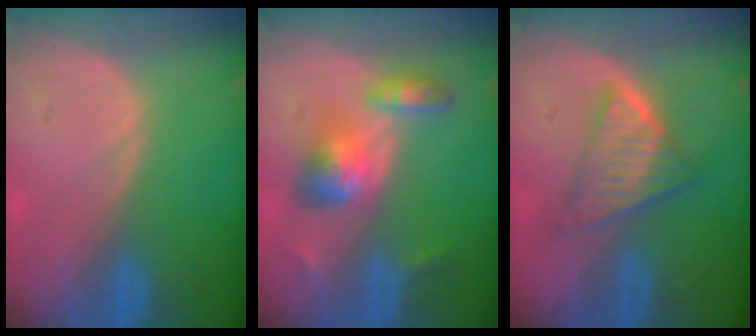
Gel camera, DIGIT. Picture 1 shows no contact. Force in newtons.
{"total": 6.2, "press": 6.0, "slide": 1.5}
{"total": 5.9, "press": 5.7, "slide": 1.8}